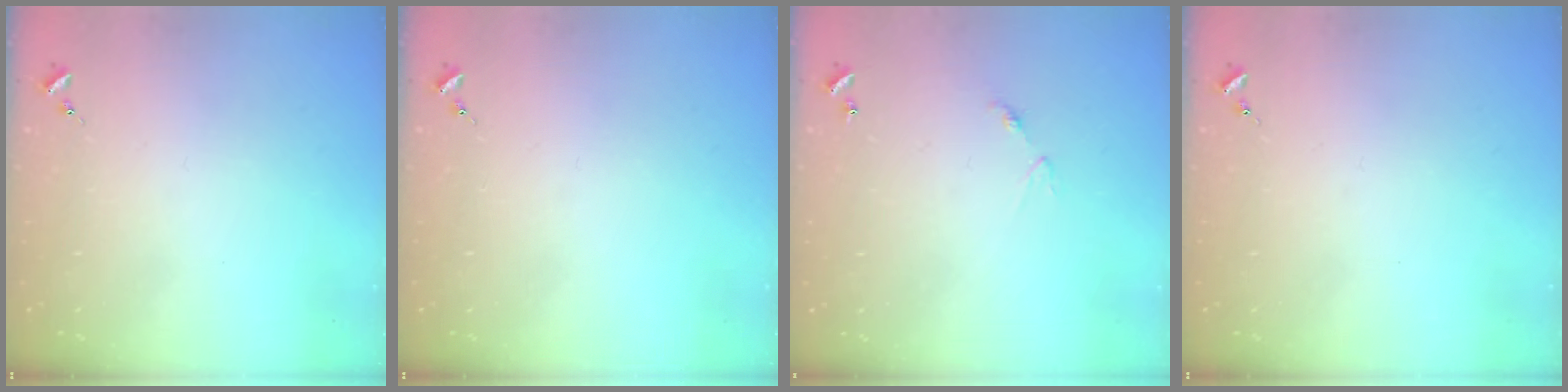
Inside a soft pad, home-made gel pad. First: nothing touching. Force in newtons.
{"total": 0.0}
{"total": 5.9, "press": 5.9, "slide": 0.5}
{"total": 0.0}